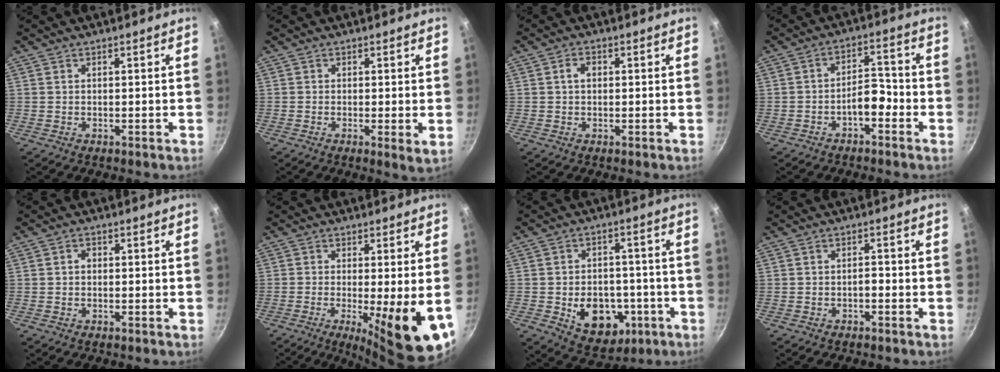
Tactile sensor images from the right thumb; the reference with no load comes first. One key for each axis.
{"total": 2.6, "fx": 0.0, "fy": 0.6, "fz": 2.6, "tx": -0.039, "ty": -0.013, "tz": -0.004}
{"total": 2.3, "fx": 0.3, "fy": 1.7, "fz": 1.6, "tx": -0.018, "ty": 0.004, "tz": 0.003}
{"total": 5.4, "fx": -2.7, "fy": 2.6, "fz": 3.9, "tx": -0.043, "ty": 0.038, "tz": -0.045}
{"total": 1.5, "fx": 0.1, "fy": 1.3, "fz": 0.9, "tx": -0.011, "ty": 0.004, "tz": -0.002}
{"total": 13.0, "fx": -3.0, "fy": 2.3, "fz": 12.5, "tx": -0.176, "ty": -0.012, "tz": -0.037}
{"total": 13.5, "fx": -3.6, "fy": 9.9, "fz": 8.4, "tx": -0.083, "ty": 0.014, "tz": -0.035}
{"total": 1.3, "fx": -0.7, "fy": 0.6, "fz": 1.0, "tx": -0.010, "ty": 0.011, "tz": -0.012}